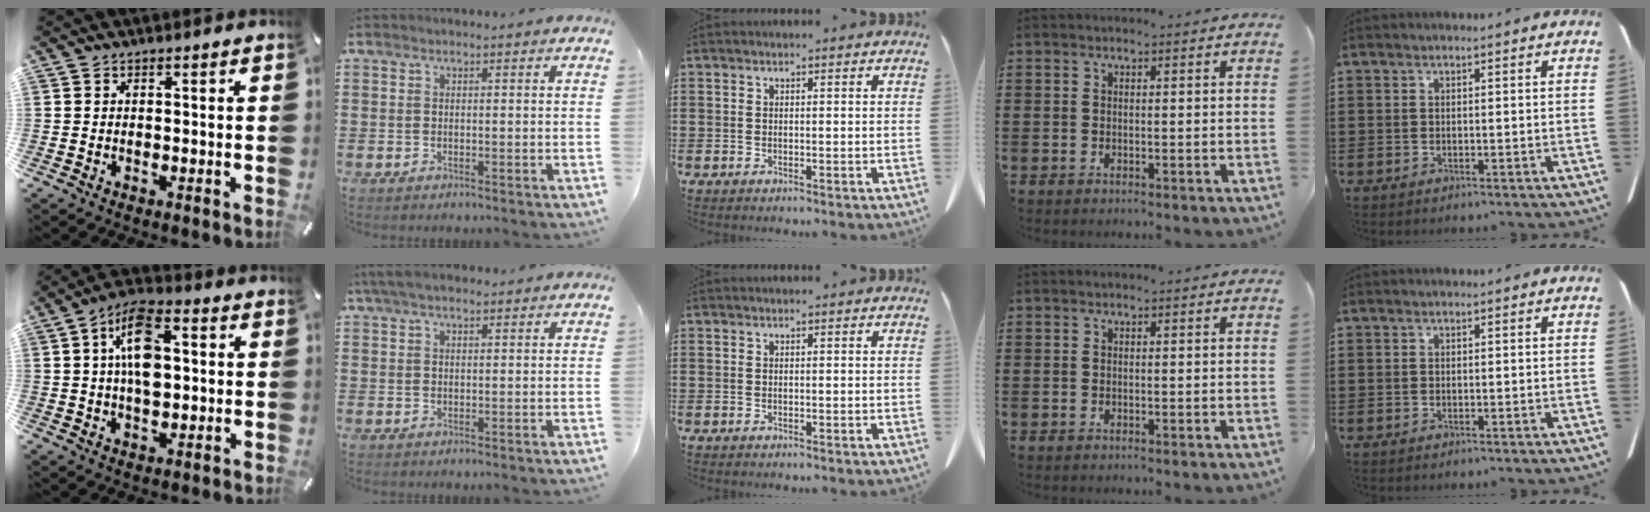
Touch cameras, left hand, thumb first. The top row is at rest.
{"thumb": {"total": 11.1, "force": [1.5, 6.5, 8.9], "torque": [-0.164, 0.009, 0.026]}, "index": {"total": 2.8, "force": [1.9, 1.1, 1.8], "torque": [-0.040, 0.008, 0.035]}}